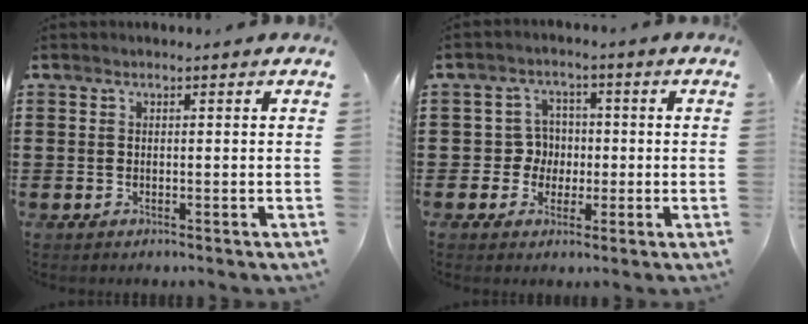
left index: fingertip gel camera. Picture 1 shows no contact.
{"total": 4.5, "force": [-0.4, 4.4, 1.1], "torque": [-0.039, 0.012, -0.011]}